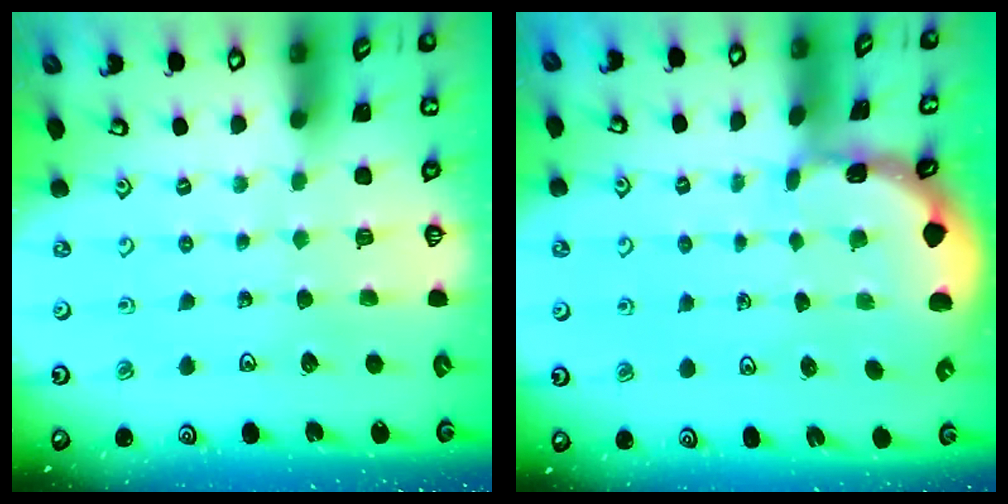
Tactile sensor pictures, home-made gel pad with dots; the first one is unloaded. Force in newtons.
{"total": 1.0, "press": 1.0, "slide": 0.2}